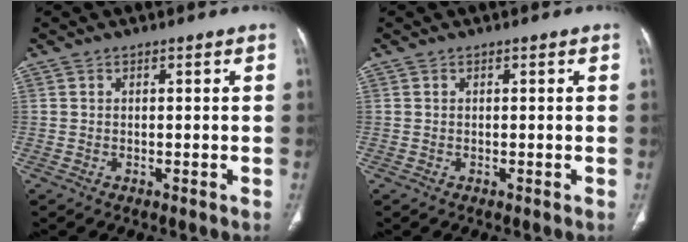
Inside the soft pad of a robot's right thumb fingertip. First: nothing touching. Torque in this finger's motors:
{"motor_torque": [0.00, 0.00, 0.00, 0.01, 0.00]}